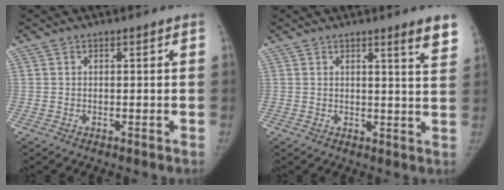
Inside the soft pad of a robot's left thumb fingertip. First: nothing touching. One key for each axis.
{"total": 5.6, "fx": 4.0, "fy": 0.2, "fz": 4.0, "tx": -0.042, "ty": -0.026, "tz": 0.045}